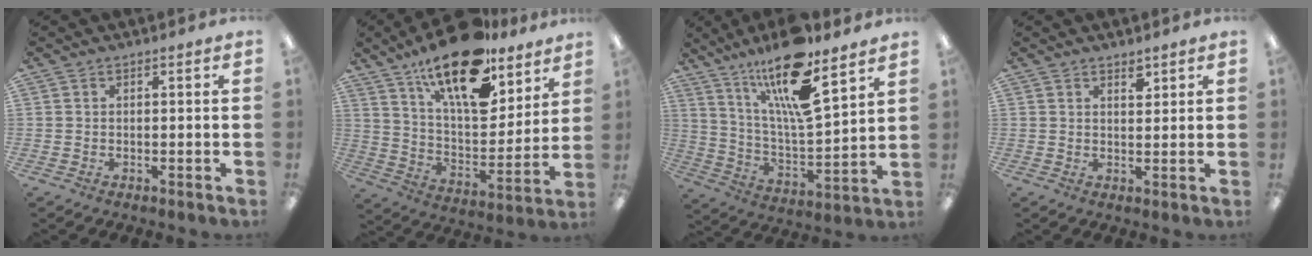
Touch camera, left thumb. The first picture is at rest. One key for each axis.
{"total": 21.2, "fx": 14.9, "fy": 8.2, "fz": 12.6, "tx": -0.213, "ty": -0.088, "tz": 0.256}
{"total": 18.5, "fx": 13.3, "fy": 3.9, "fz": 12.2, "tx": -0.224, "ty": -0.077, "tz": 0.222}
{"total": 2.8, "fx": 2.1, "fy": 1.3, "fz": 1.3, "tx": -0.004, "ty": -0.012, "tz": 0.034}